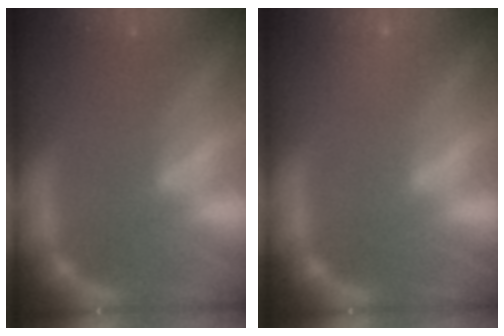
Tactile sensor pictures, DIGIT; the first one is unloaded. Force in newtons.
{"total": 1.9}